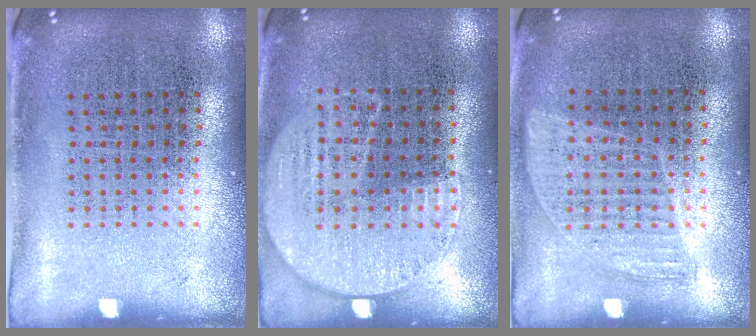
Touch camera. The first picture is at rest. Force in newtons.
{"total": 1.2, "press": 1.1, "slide": 0.5}
{"total": 0.8, "press": 0.7, "slide": 0.4}